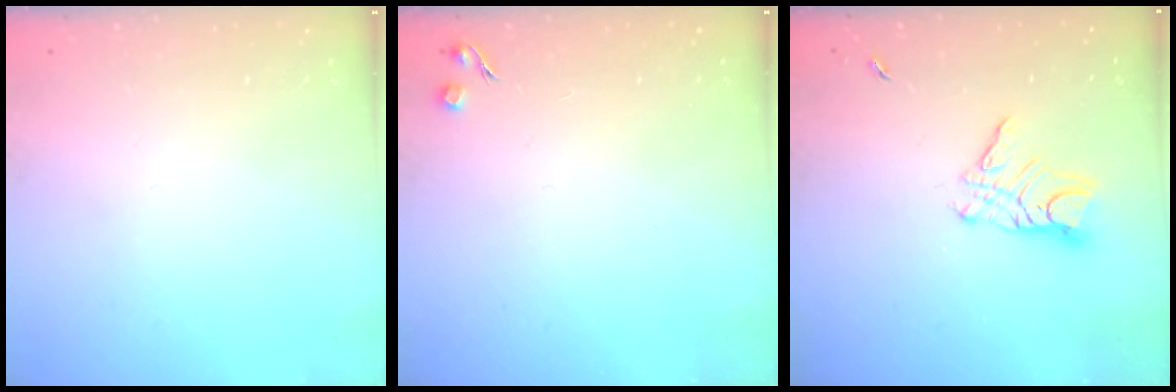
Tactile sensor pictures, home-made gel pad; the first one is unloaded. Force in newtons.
{"total": 3.9, "press": 3.8, "slide": 0.7}
{"total": 9.4, "press": 9.4, "slide": 0.9}